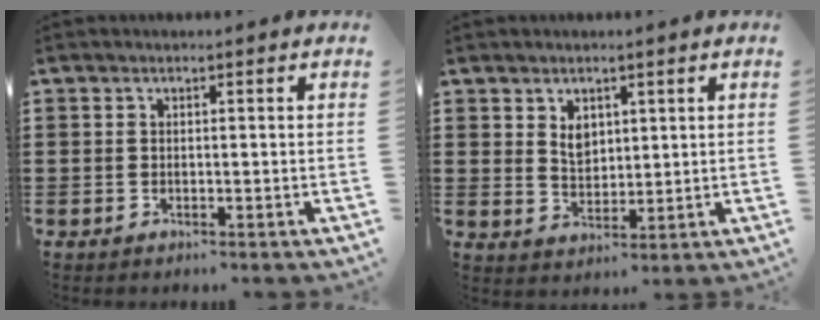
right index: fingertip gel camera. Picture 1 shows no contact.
{"total": 3.2, "force": [1.6, 2.2, 1.7], "torque": [-0.033, 0.005, 0.027]}